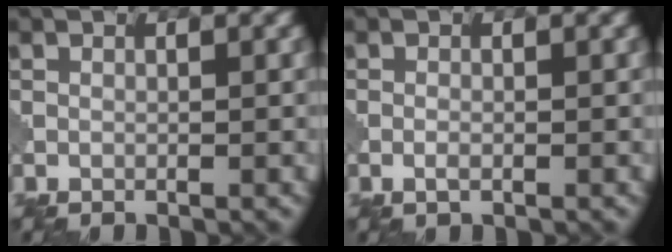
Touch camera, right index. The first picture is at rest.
{"total": 0.8, "force": [-0.4, 0.3, 0.7], "torque": [-0.018, -0.001, -0.009]}